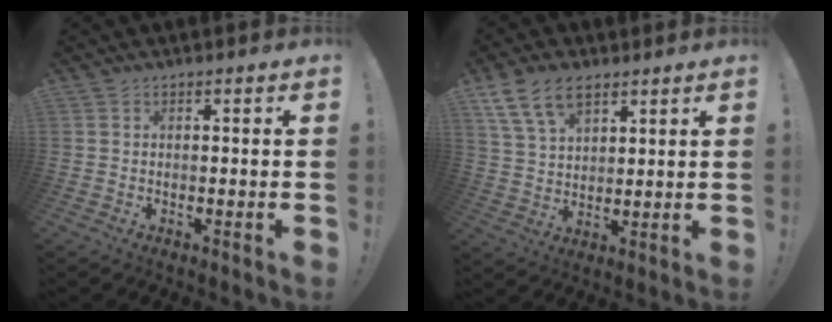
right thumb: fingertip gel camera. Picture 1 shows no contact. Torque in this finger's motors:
{"motor_torque": [0.04, 1.71, 0.49, 0.56, 0.02]}